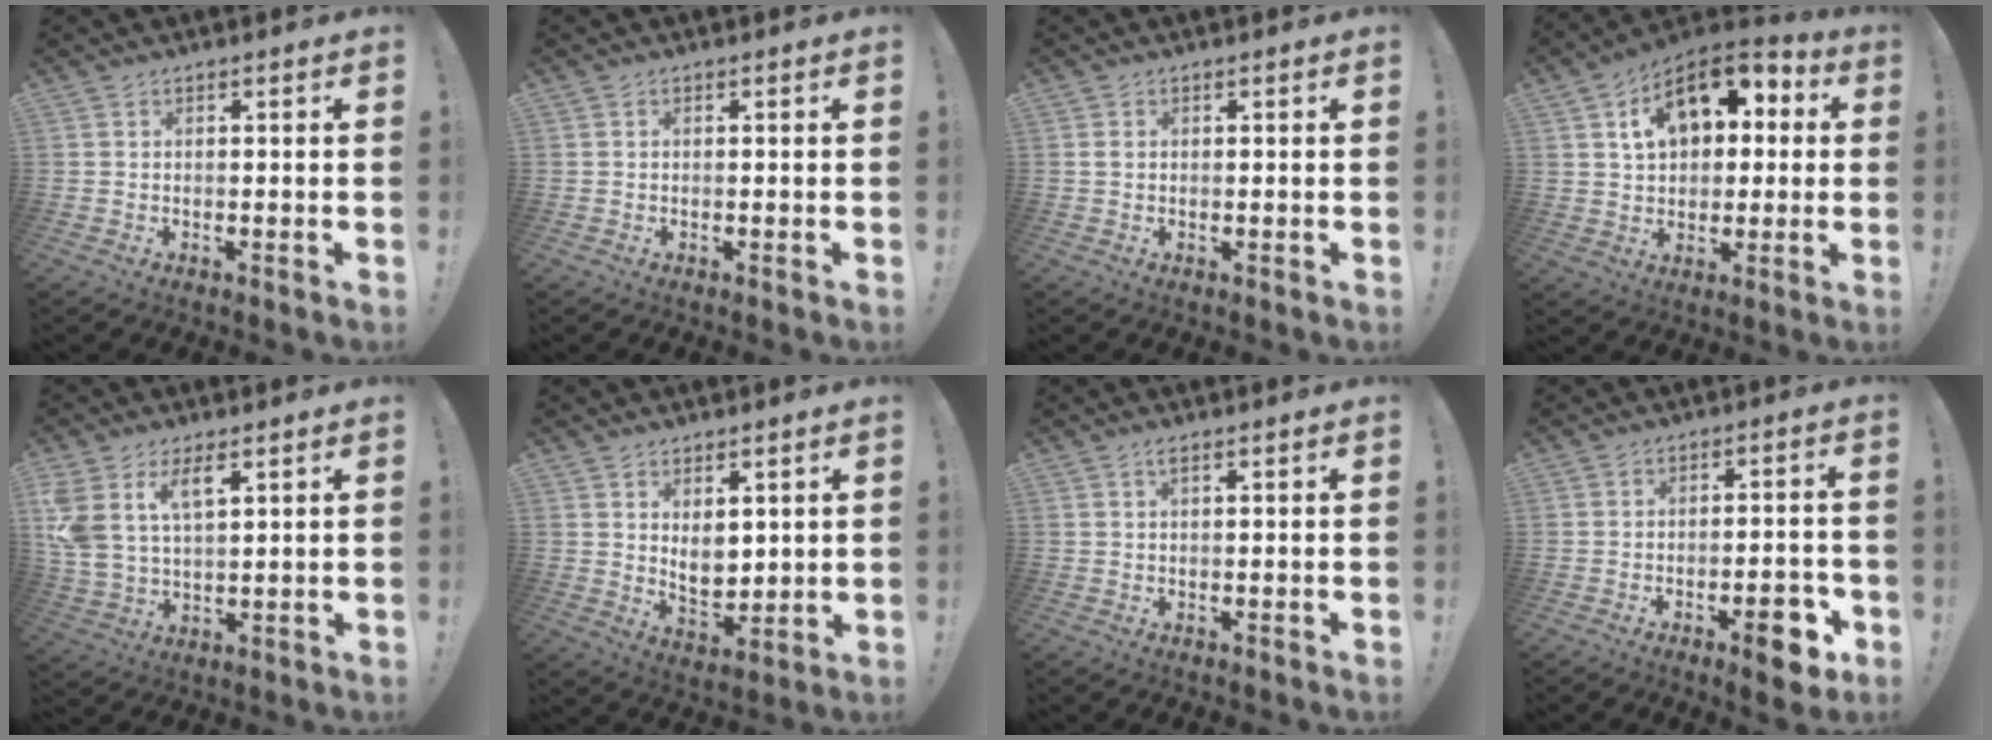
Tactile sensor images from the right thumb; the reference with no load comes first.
{"total": 0.0}
{"total": 1.0, "force": [0.2, 0.8, 0.5], "torque": [-0.012, 0.004, 0.003]}
{"total": 15.9, "force": [6.2, 10.4, 10.4], "torque": [-0.155, -0.015, 0.113]}
{"total": 9.5, "force": [5.3, 4.8, 6.3], "torque": [-0.135, -0.019, 0.099]}
{"total": 7.2, "force": [3.4, 4.7, 4.3], "torque": [-0.062, -0.026, 0.063]}
{"total": 1.2, "force": [0.6, 0.2, 1.0], "torque": [-0.019, 0.001, 0.010]}
{"total": 8.8, "force": [-4.1, 3.2, 7.1], "torque": [-0.077, 0.014, -0.068]}